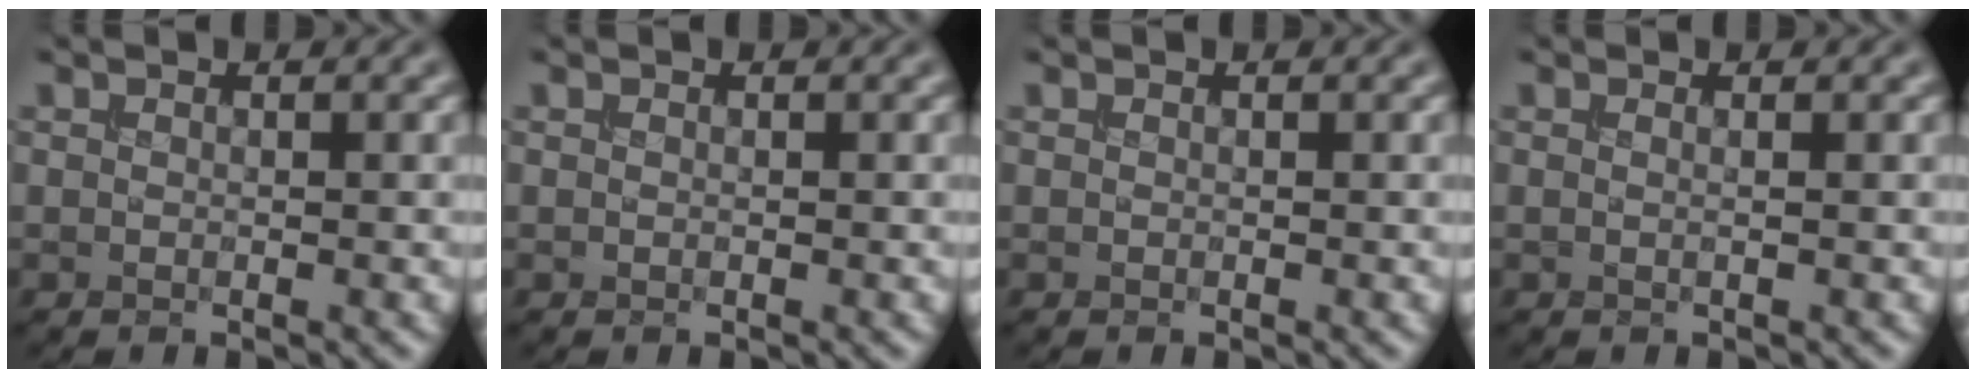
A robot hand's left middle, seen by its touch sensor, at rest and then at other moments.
{"total": 0.0}
{"total": 0.0}
{"total": 0.8, "force": [0.1, 0.4, 0.7], "torque": [-0.007, -0.002, -0.008]}